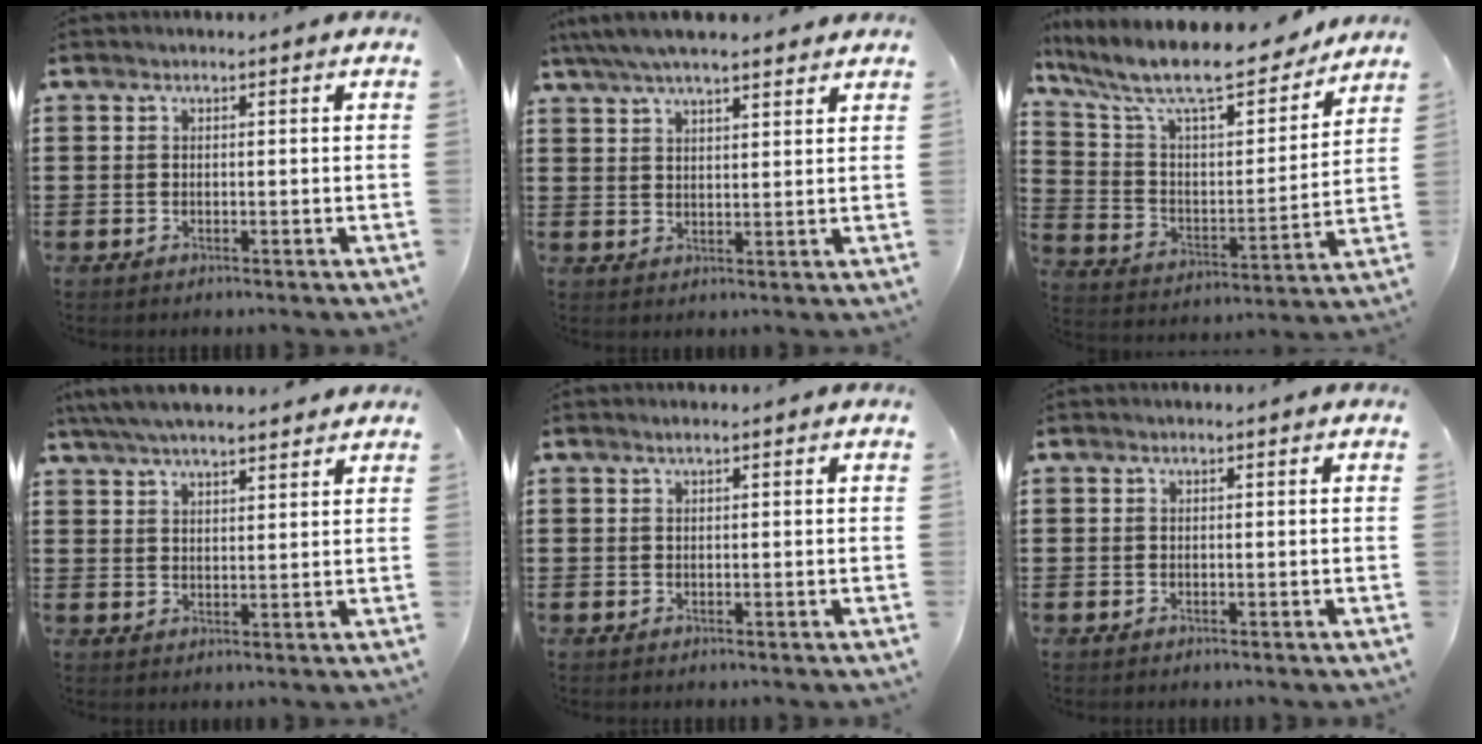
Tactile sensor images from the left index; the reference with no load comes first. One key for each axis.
{"total": 5.3, "fx": 4.7, "fy": 0.9, "fz": 2.4, "tx": -0.059, "ty": -0.006, "tz": 0.085}
{"total": 12.5, "fx": 10.3, "fy": 2.4, "fz": 6.6, "tx": -0.160, "ty": -0.066, "tz": 0.176}
{"total": 5.3, "fx": 4.9, "fy": 0.5, "fz": 1.9, "tx": -0.051, "ty": -0.009, "tz": 0.090}
{"total": 0.6, "fx": 0.4, "fy": -0.1, "fz": 0.5, "tx": -0.008, "ty": -0.001, "tz": 0.008}
{"total": 0.0}